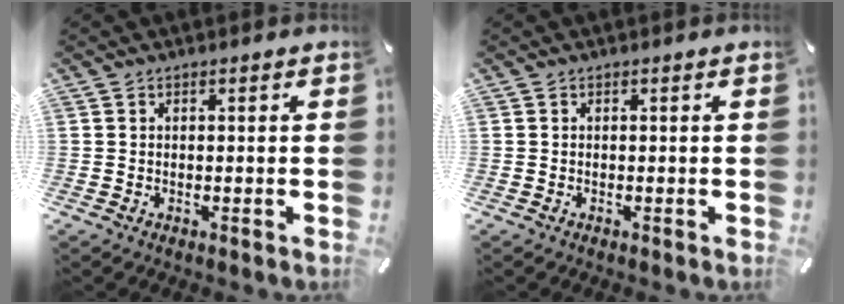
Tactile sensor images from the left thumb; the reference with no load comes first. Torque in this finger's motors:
{"motor_torque": [0.00, 0.00, 0.00, 0.01, 0.00]}